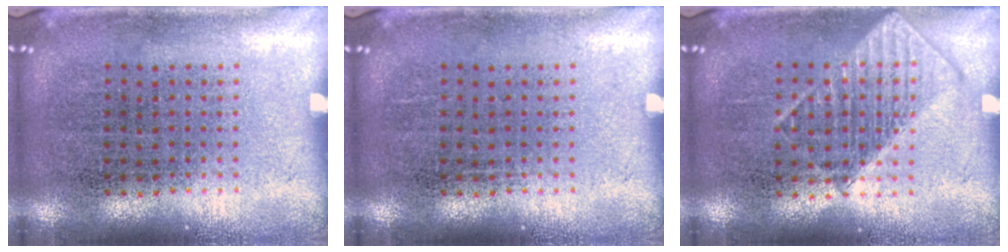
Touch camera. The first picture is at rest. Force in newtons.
{"total": 0.0}
{"total": 1.0, "press": 1.0, "slide": 0.1}